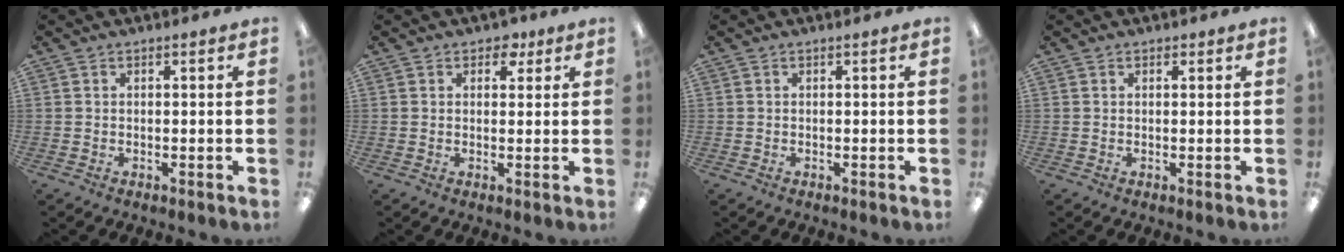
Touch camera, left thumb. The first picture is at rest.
{"total": 3.5, "force": [2.2, 2.4, 1.5], "torque": [-0.009, -0.004, 0.035]}
{"total": 0.0}
{"total": 0.8, "force": [0.5, 0.5, 0.2], "torque": [-0.003, 0.002, 0.009]}